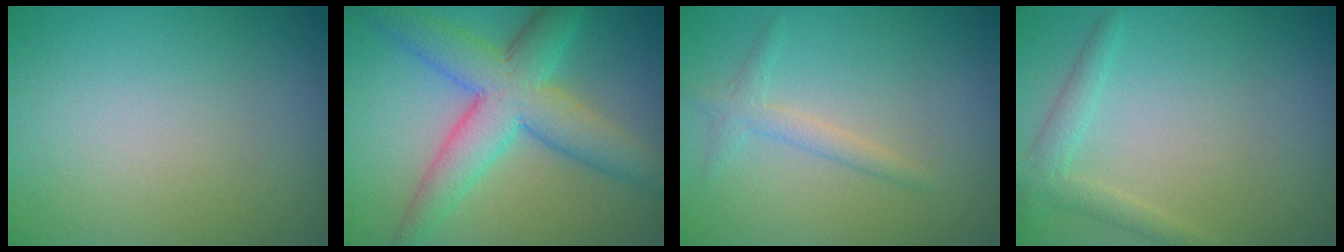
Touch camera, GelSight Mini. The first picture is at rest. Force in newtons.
{"total": 7.2, "press": 7.2, "slide": 0.2}
{"total": 1.6, "press": 1.6, "slide": 0.1}
{"total": 2.0, "press": 2.0, "slide": 0.1}